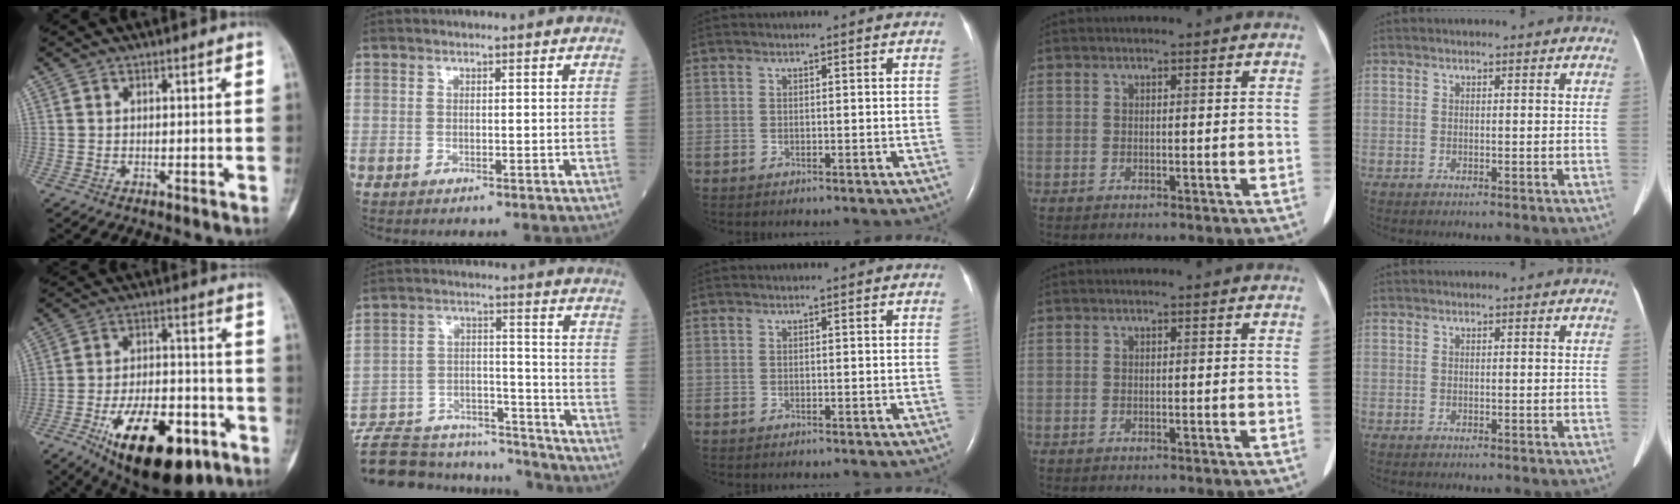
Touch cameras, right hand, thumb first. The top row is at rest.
{"thumb": {"total": 22.3, "force": [-11.1, 10.4, 16.3], "torque": [-0.251, 0.048, -0.161]}, "index": {"total": 22.0, "force": [-20.4, 5.0, 6.5], "torque": [-0.145, 0.002, -0.309]}}